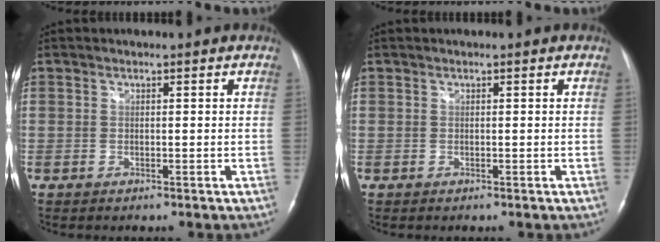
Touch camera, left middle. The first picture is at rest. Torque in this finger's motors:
{"motor_torque": [0.29, -0.25, -0.03, -0.01]}